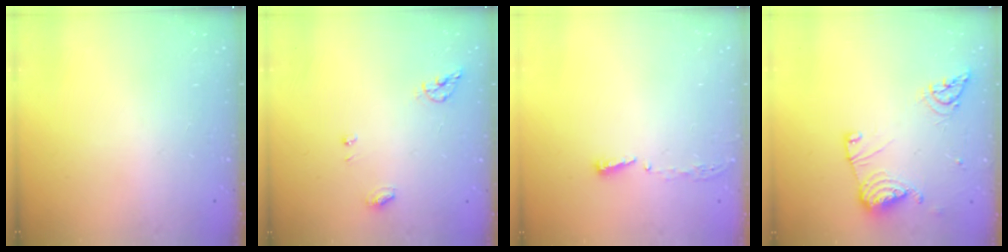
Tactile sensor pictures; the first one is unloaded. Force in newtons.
{"total": 6.7, "press": 6.7, "slide": 0.3}
{"total": 3.8, "press": 3.8, "slide": 0.4}
{"total": 12.6, "press": 12.5, "slide": 1.5}